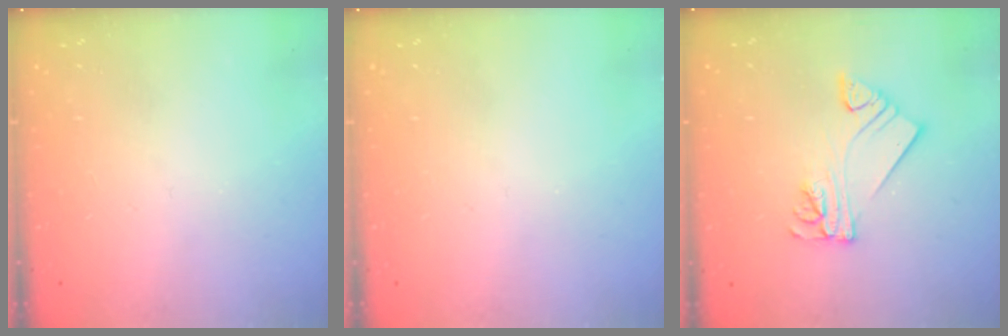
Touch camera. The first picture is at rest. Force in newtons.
{"total": 0.0}
{"total": 7.9, "press": 7.9, "slide": 0.8}